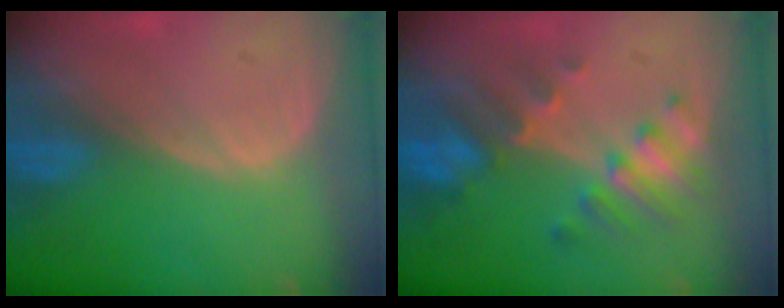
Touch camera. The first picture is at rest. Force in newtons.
{"total": 7.6, "press": 6.8, "slide": 3.4}